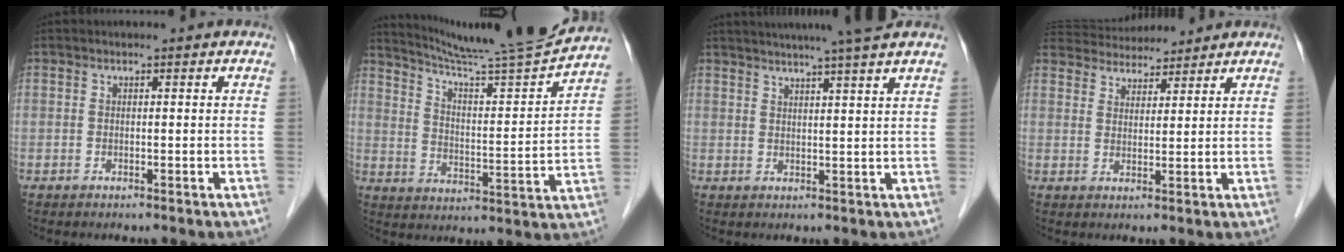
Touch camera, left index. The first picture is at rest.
{"total": 17.1, "force": [16.1, -1.9, 5.4], "torque": [-0.091, -0.036, 0.241]}
{"total": 10.7, "force": [8.8, -1.2, 5.8], "torque": [-0.083, 0.017, 0.106]}
{"total": 9.8, "force": [9.3, 2.5, 2.1], "torque": [-0.029, 0.031, 0.148]}